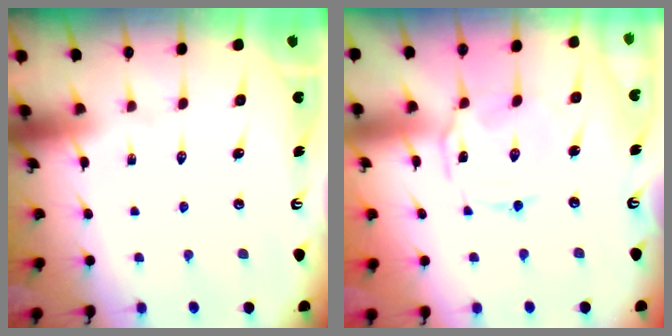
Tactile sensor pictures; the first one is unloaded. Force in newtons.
{"total": 2.4, "press": 2.4, "slide": 0.4}